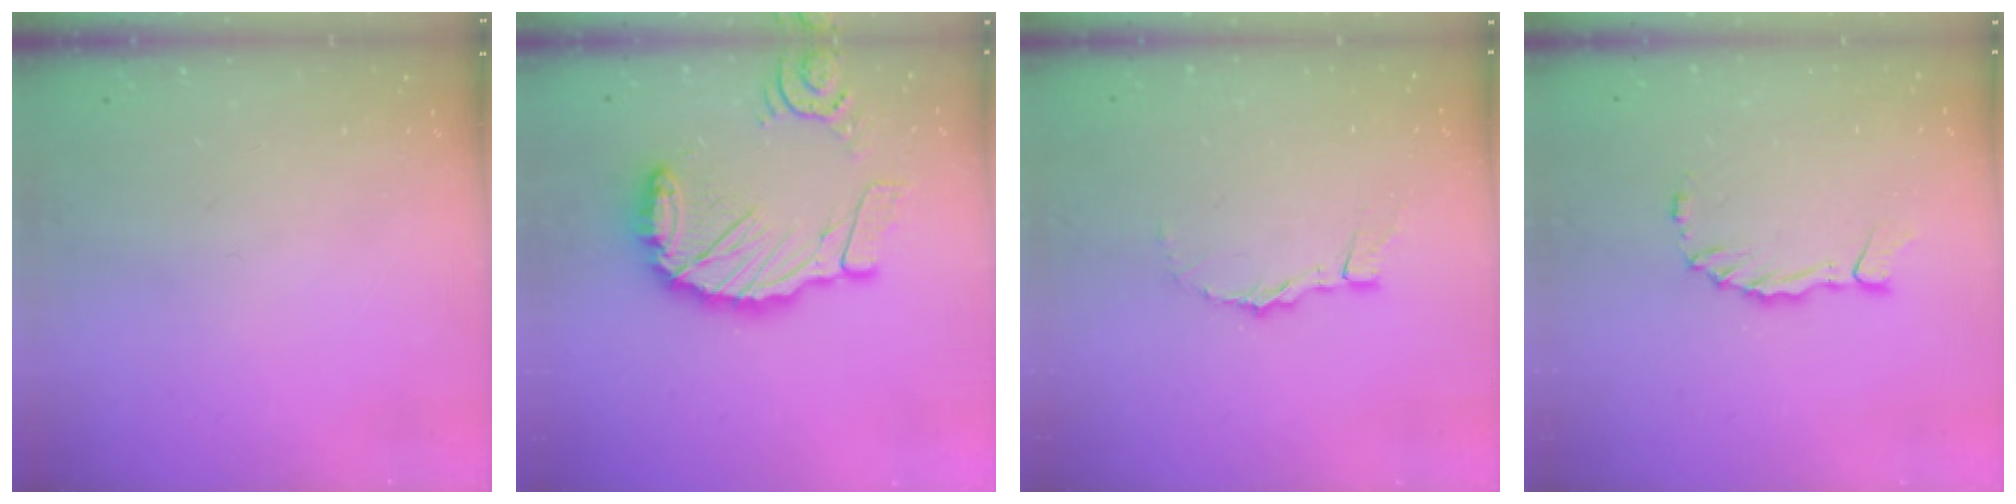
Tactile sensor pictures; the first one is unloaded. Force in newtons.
{"total": 18.1, "press": 17.9, "slide": 2.5}
{"total": 1.6, "press": 1.6, "slide": 0.1}
{"total": 1.9, "press": 1.9, "slide": 0.0}